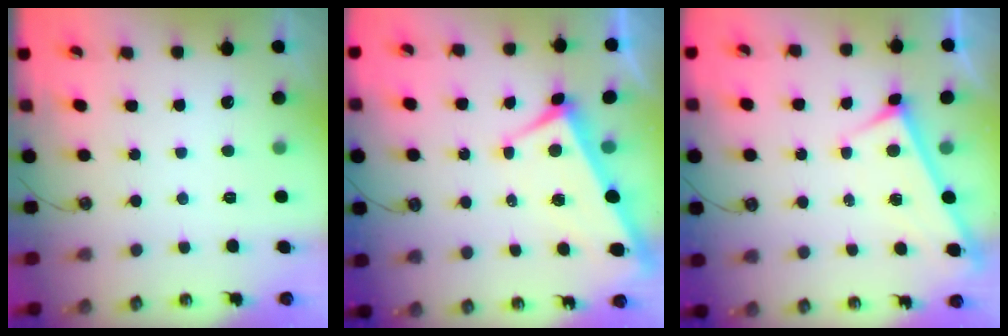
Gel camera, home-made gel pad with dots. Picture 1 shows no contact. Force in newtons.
{"total": 2.2, "press": 1.9, "slide": 1.0}
{"total": 3.1, "press": 3.1, "slide": 0.3}